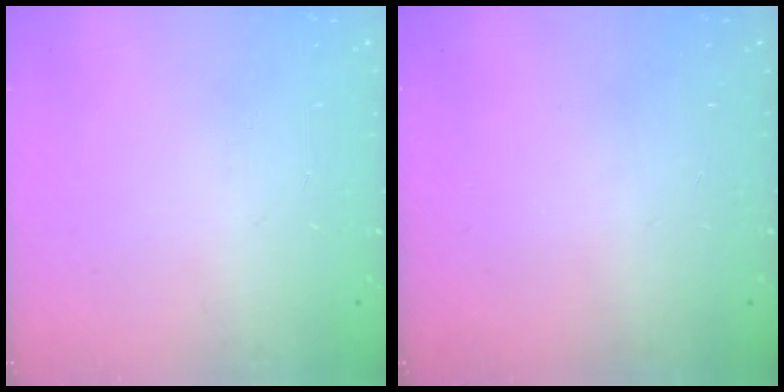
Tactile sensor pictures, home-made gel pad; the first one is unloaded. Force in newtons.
{"total": 0.0}